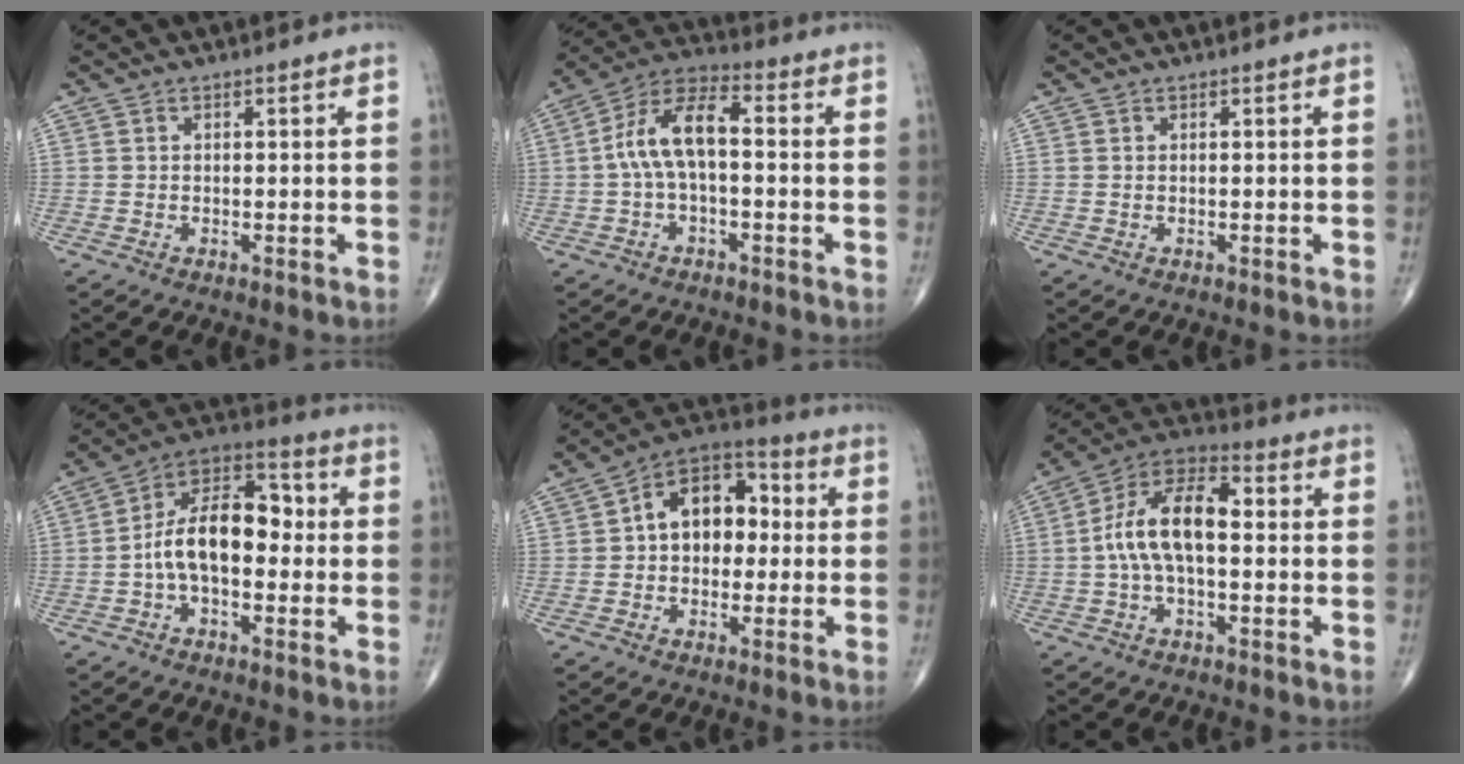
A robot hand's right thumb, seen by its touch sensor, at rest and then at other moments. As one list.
[{"total": 10.2, "force": [-0.4, 4.7, 9.0], "torque": [-0.178, 0.043, -0.014]}, {"total": 0.0}, {"total": 14.2, "force": [-0.9, 8.1, 11.6], "torque": [-0.184, 0.046, -0.027]}, {"total": 12.8, "force": [1.0, 8.7, 9.3], "torque": [-0.107, 0.035, 0.002]}, {"total": 13.2, "force": [0.1, 6.6, 11.5], "torque": [-0.210, 0.042, -0.008]}]